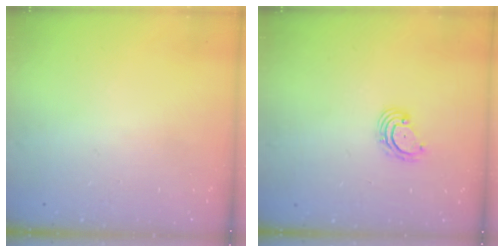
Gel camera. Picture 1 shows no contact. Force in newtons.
{"total": 3.7, "press": 3.7, "slide": 0.4}